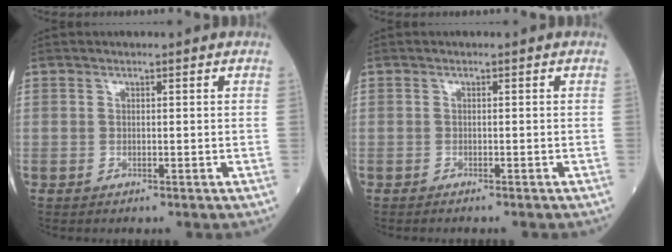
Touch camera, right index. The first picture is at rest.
{"total": 2.1, "force": [-1.8, -0.1, 1.0], "torque": [-0.014, -0.001, -0.021]}